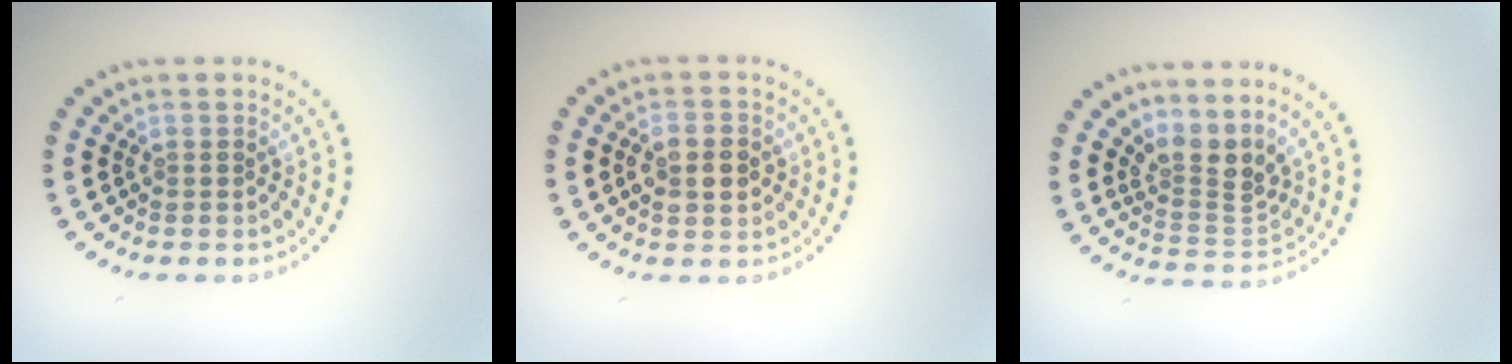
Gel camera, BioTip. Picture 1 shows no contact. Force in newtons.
{"total": 2.8, "press": 2.8, "slide": 0.1}
{"total": 3.4, "press": 2.5, "slide": 2.3}